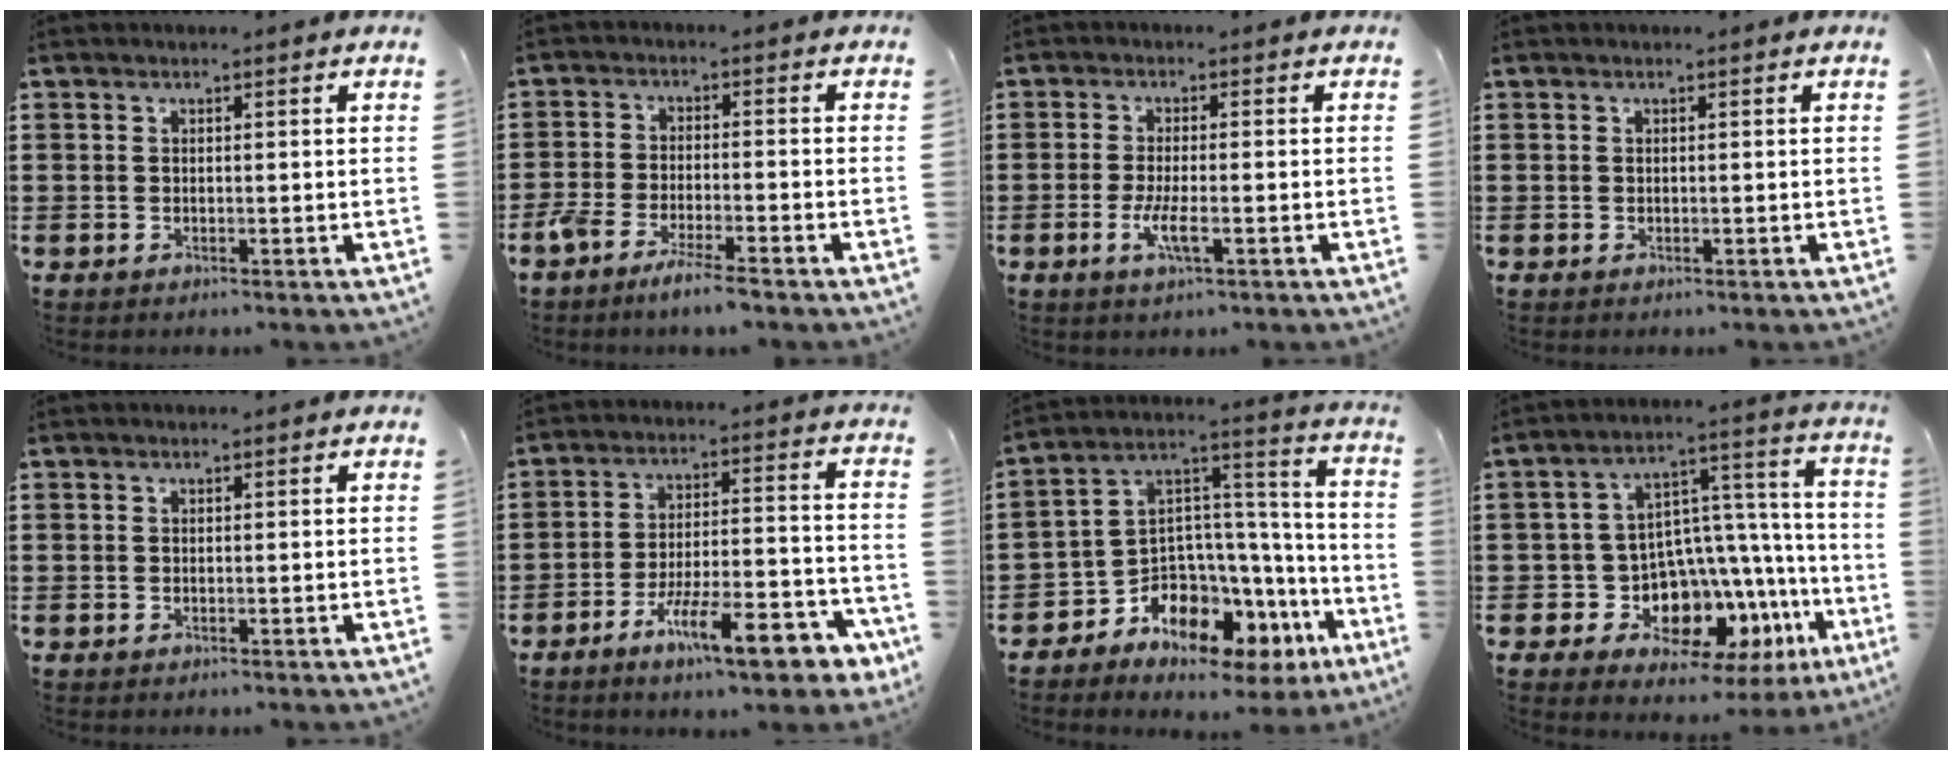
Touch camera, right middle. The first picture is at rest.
{"total": 4.7, "force": [-4.0, 0.2, 2.5], "torque": [-0.063, -0.012, -0.078]}
{"total": 4.1, "force": [-1.5, 0.8, 3.7], "torque": [-0.074, -0.004, -0.030]}
{"total": 0.0}
{"total": 0.0}
{"total": 13.0, "force": [-8.3, 3.6, 9.3], "torque": [-0.144, 0.029, -0.142]}
{"total": 6.8, "force": [-5.4, 3.8, 1.4], "torque": [-0.053, -0.024, -0.105]}
{"total": 9.4, "force": [-5.1, 6.5, 4.5], "torque": [-0.098, -0.025, -0.089]}